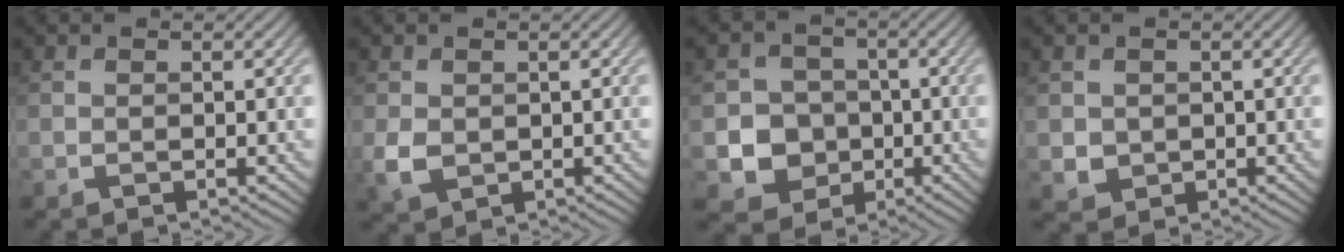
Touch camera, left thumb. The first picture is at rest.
{"total": 3.1, "force": [0.0, 2.5, 1.8], "torque": [-0.047, -0.007, 0.003]}
{"total": 6.5, "force": [-1.4, 5.9, 2.5], "torque": [-0.056, -0.012, -0.045]}
{"total": 2.3, "force": [0.3, 2.2, 0.6], "torque": [-0.023, -0.010, 0.004]}